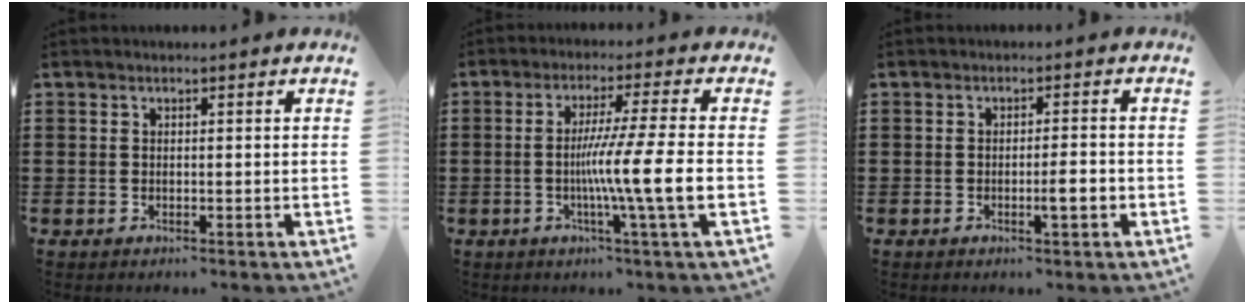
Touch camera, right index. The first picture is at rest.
{"total": 10.2, "force": [-1.9, -1.0, 10.0], "torque": [-0.179, -0.017, -0.041]}
{"total": 3.0, "force": [-1.0, 0.4, 2.8], "torque": [-0.047, -0.001, -0.017]}